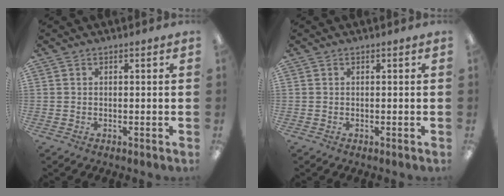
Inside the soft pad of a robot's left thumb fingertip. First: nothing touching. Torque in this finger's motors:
{"motor_torque": [-0.13, 0.03, -0.05, 0.19, 0.00]}